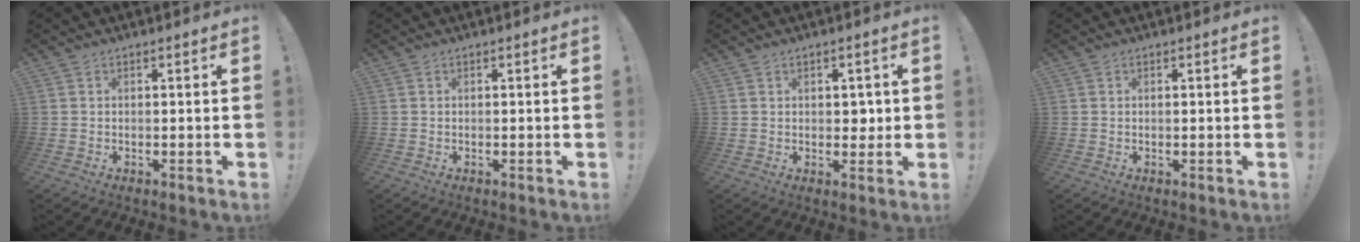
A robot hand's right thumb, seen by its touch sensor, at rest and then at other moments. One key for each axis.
{"total": 0.0}
{"total": 3.4, "fx": 0.5, "fy": 2.8, "fz": 1.9, "tx": -0.014, "ty": -0.002, "tz": 0.004}
{"total": 0.6, "fx": 0.3, "fy": 0.5, "fz": -0.1, "tx": 0.003, "ty": 0.001, "tz": 0.005}